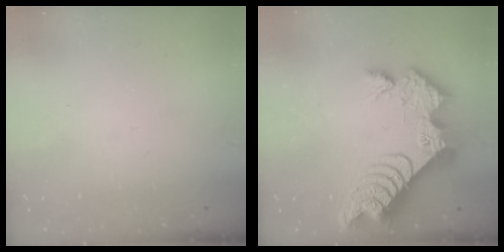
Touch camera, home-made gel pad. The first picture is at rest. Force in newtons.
{"total": 17.2, "press": 17.2, "slide": 1.2}